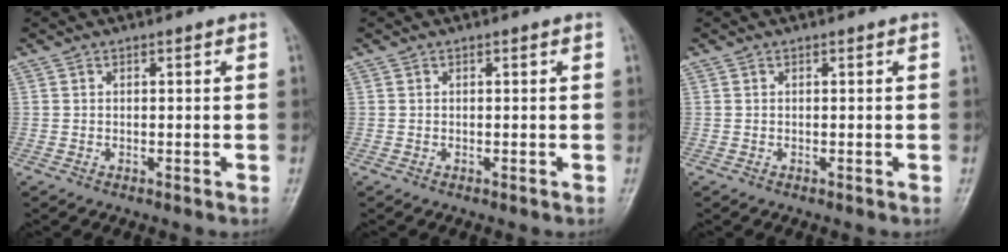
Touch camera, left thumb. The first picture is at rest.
{"total": 0.0}
{"total": 0.0}